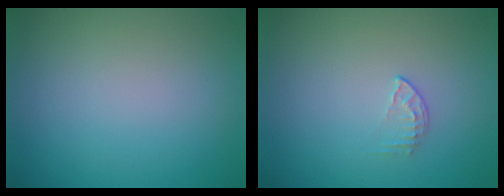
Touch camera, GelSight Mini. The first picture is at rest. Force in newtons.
{"total": 0.8, "press": 0.6, "slide": 0.6}